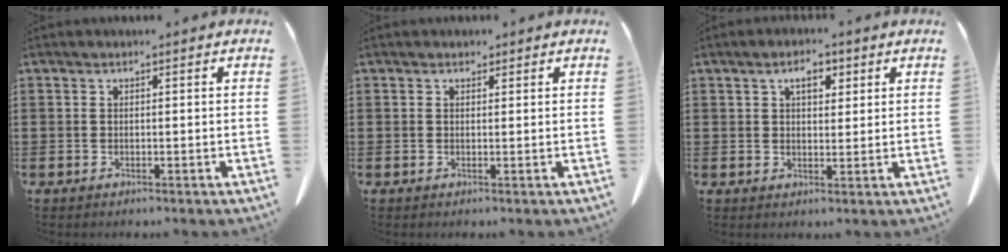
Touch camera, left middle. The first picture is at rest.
{"total": 0.9, "force": [0.7, 0.6, 0.1], "torque": [0.004, 0.000, 0.011]}
{"total": 3.8, "force": [2.0, 1.9, 2.6], "torque": [-0.042, 0.005, 0.029]}